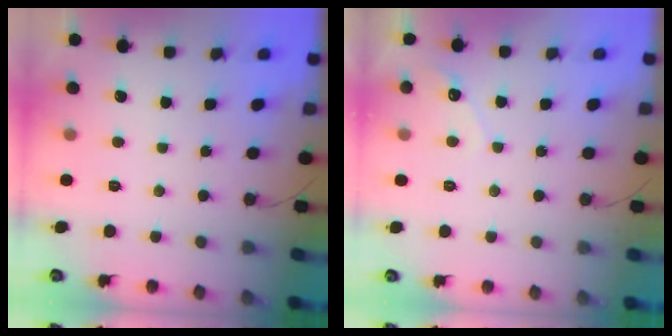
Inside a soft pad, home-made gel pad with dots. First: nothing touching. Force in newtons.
{"total": 3.3, "press": 3.3, "slide": 0.3}